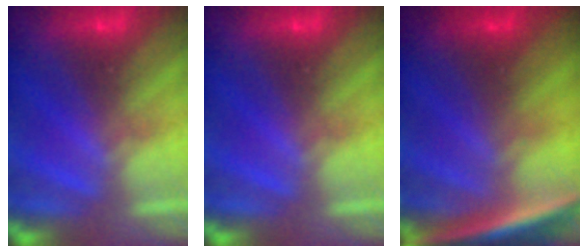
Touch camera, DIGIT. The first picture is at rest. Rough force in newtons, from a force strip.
{"total": 0.0}
{"total": 7.1}